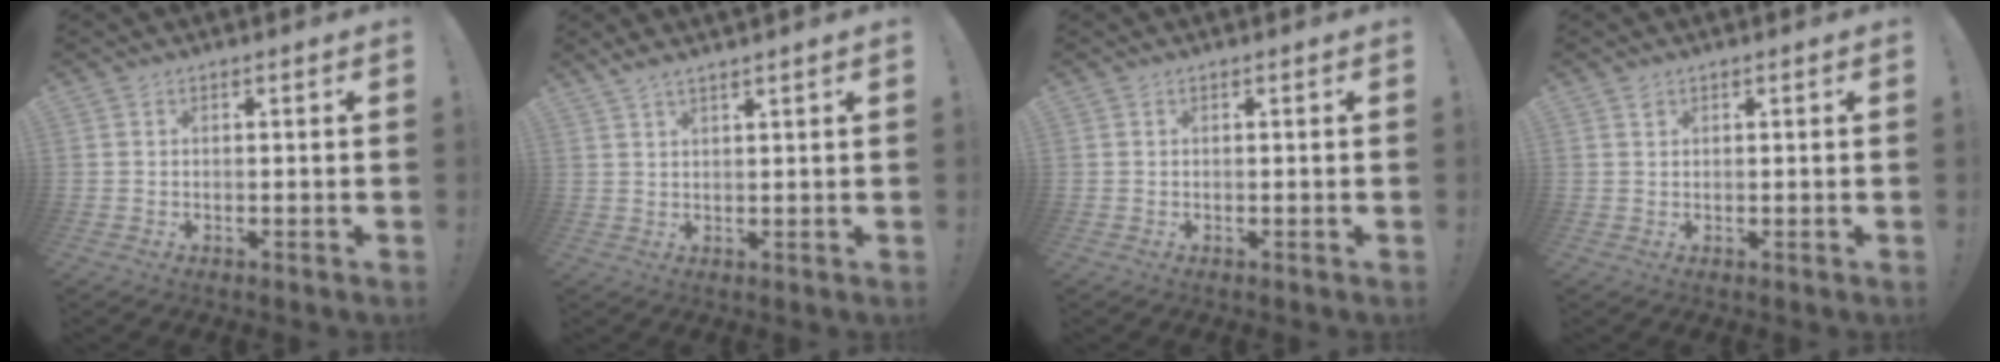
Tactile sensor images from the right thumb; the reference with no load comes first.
{"total": 2.7, "force": [2.2, -0.4, 1.5], "torque": [-0.039, -0.005, 0.040]}
{"total": 0.0}
{"total": 1.1, "force": [0.8, 0.7, 0.3], "torque": [-0.001, -0.002, 0.014]}